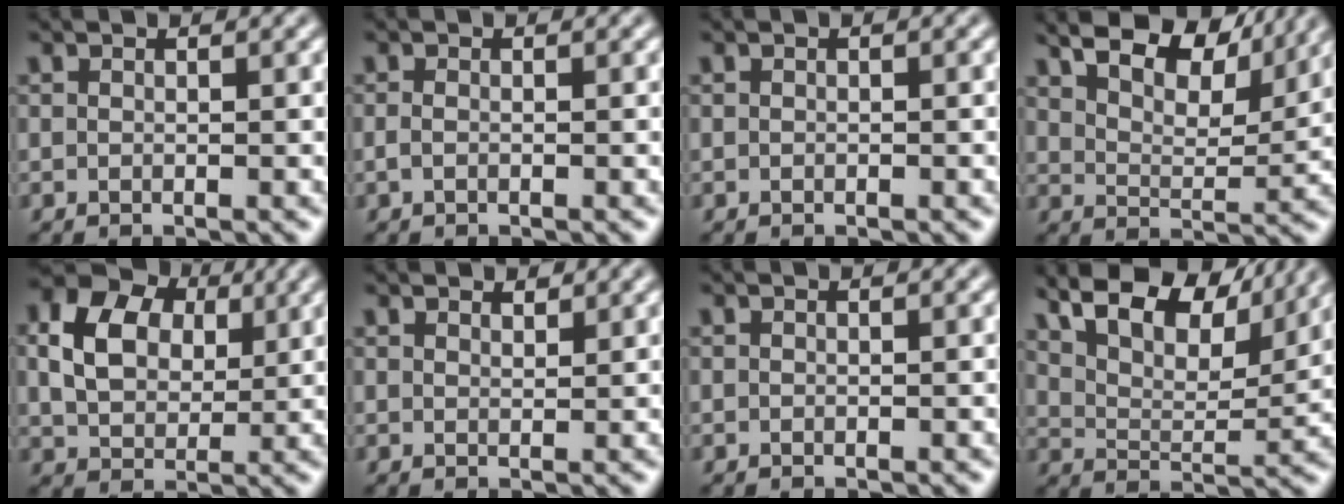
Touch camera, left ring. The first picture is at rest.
{"total": 0.6, "force": [-0.2, 0.3, 0.5], "torque": [-0.014, -0.002, -0.006]}
{"total": 0.0}
{"total": 11.0, "force": [8.3, 4.3, 5.8], "torque": [-0.103, 0.022, 0.116]}
{"total": 8.6, "force": [2.6, 6.4, 5.1], "torque": [-0.118, 0.028, 0.039]}
{"total": 1.6, "force": [1.6, 0.3, 0.3], "torque": [-0.010, -0.003, 0.023]}
{"total": 0.0}
{"total": 12.2, "force": [8.9, 4.9, 6.8], "torque": [-0.131, 0.026, 0.129]}